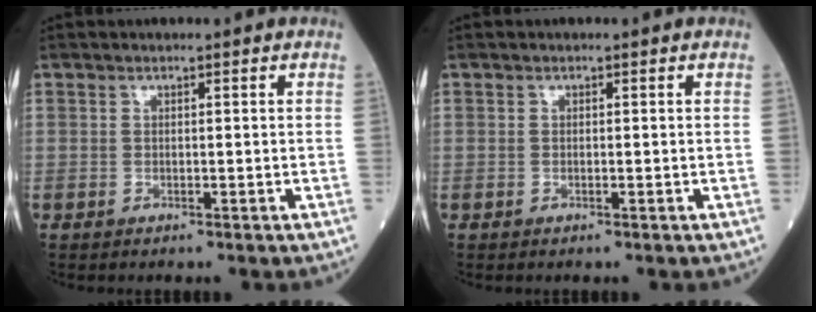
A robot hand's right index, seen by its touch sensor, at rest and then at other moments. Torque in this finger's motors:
{"motor_torque": [-0.13, -0.15, -0.04, 0.01]}